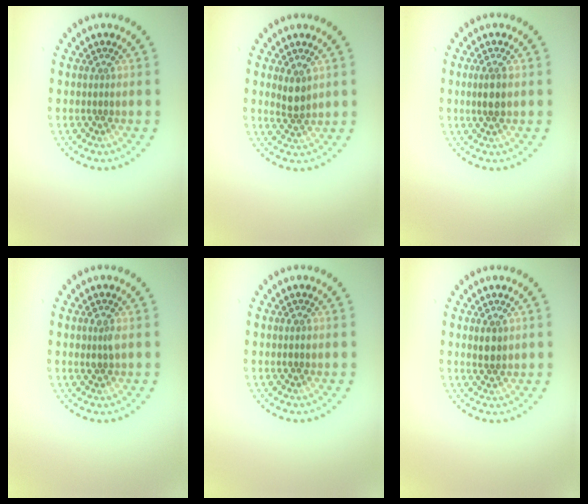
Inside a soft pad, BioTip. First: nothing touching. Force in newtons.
{"total": 1.9, "press": 1.7, "slide": 0.9}
{"total": 1.8, "press": 1.7, "slide": 0.7}
{"total": 1.1, "press": 1.1, "slide": 0.2}
{"total": 1.0, "press": 1.0, "slide": 0.1}
{"total": 1.6, "press": 1.5, "slide": 0.5}